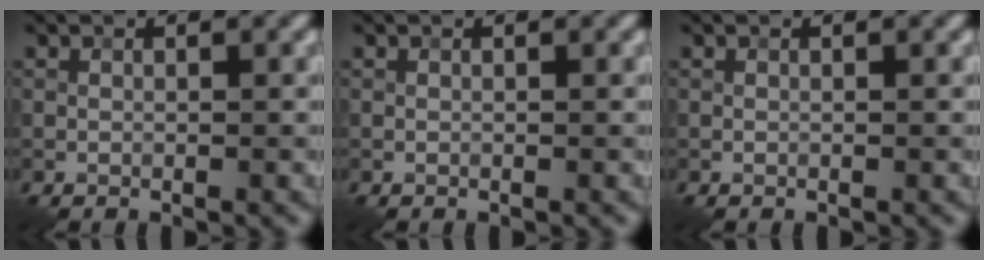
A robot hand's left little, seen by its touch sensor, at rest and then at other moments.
{"total": 0.0}
{"total": 0.0}